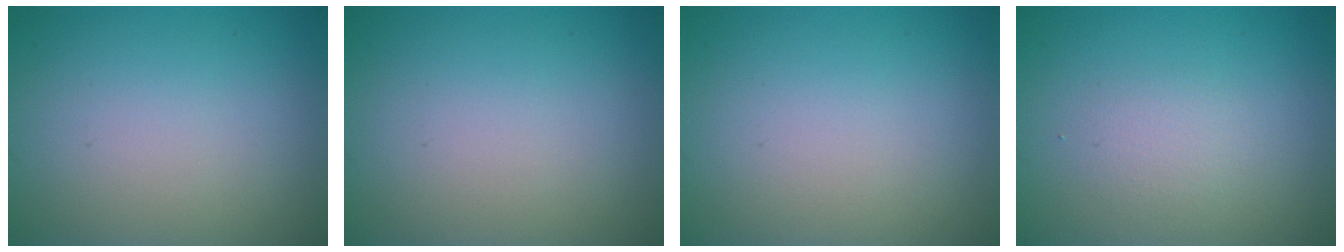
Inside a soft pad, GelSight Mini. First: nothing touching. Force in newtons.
{"total": 0.0}
{"total": 0.0}
{"total": 1.4, "press": 1.4, "slide": 0.1}